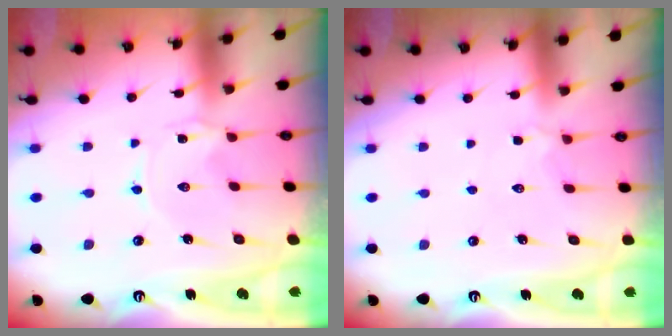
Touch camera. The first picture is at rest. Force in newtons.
{"total": 2.7, "press": 2.6, "slide": 0.6}